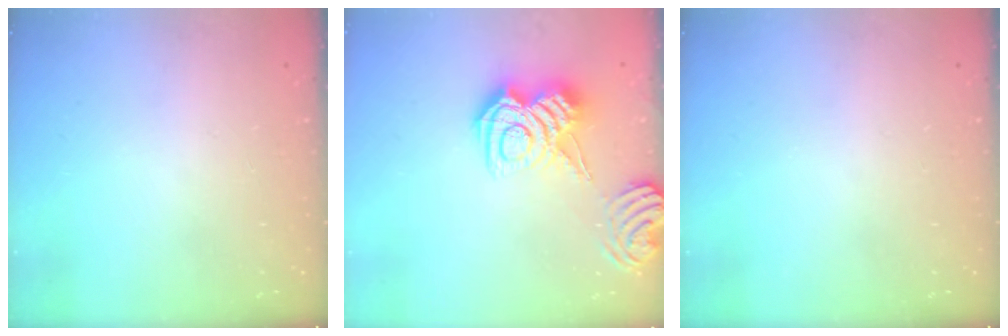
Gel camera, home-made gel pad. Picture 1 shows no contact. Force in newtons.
{"total": 11.2, "press": 11.1, "slide": 0.8}
{"total": 0.0}